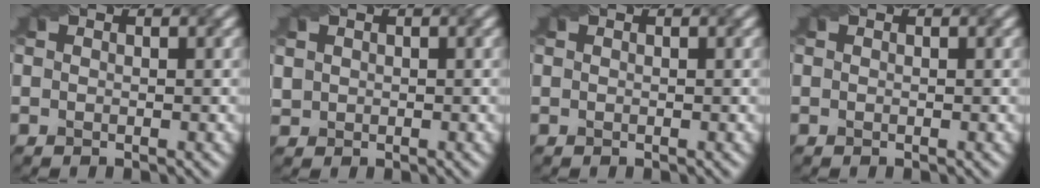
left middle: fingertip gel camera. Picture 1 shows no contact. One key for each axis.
{"total": 1.0, "fx": 0.3, "fy": 0.9, "fz": 0.1, "tx": -0.014, "ty": 0.006, "tz": 0.024}
{"total": 0.0}
{"total": 0.0}